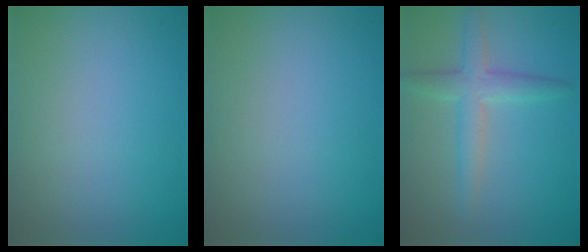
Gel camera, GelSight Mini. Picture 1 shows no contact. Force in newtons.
{"total": 0.0}
{"total": 3.3, "press": 3.3, "slide": 0.1}